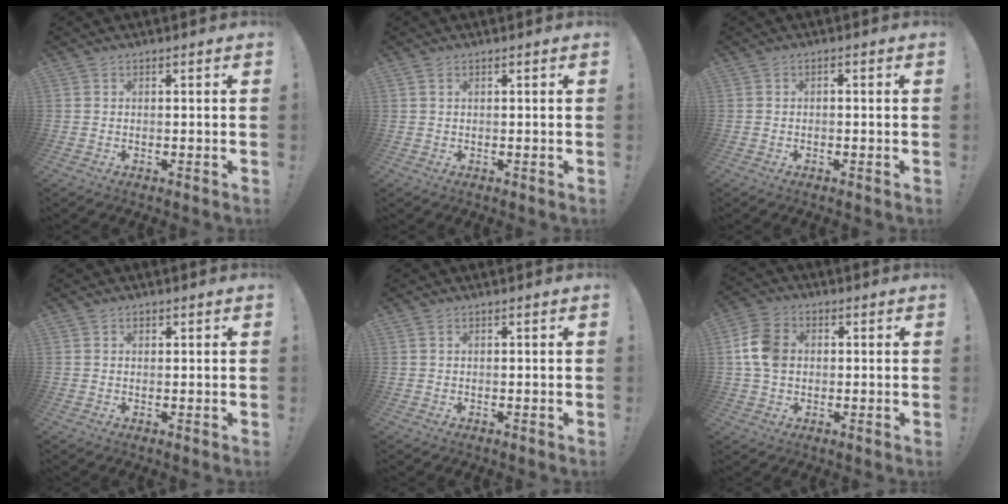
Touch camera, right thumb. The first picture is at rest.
{"total": 1.1, "force": [0.6, 0.5, 0.8], "torque": [-0.010, -0.001, 0.009]}
{"total": 0.6, "force": [-0.5, 0.2, 0.3], "torque": [-0.004, 0.003, -0.009]}
{"total": 0.7, "force": [0.5, 0.4, 0.3], "torque": [0.002, -0.002, 0.008]}
{"total": 0.6, "force": [0.4, 0.3, 0.4], "torque": [-0.003, -0.002, 0.006]}
{"total": 10.2, "force": [0.9, 8.1, 6.3], "torque": [-0.128, 0.013, 0.021]}